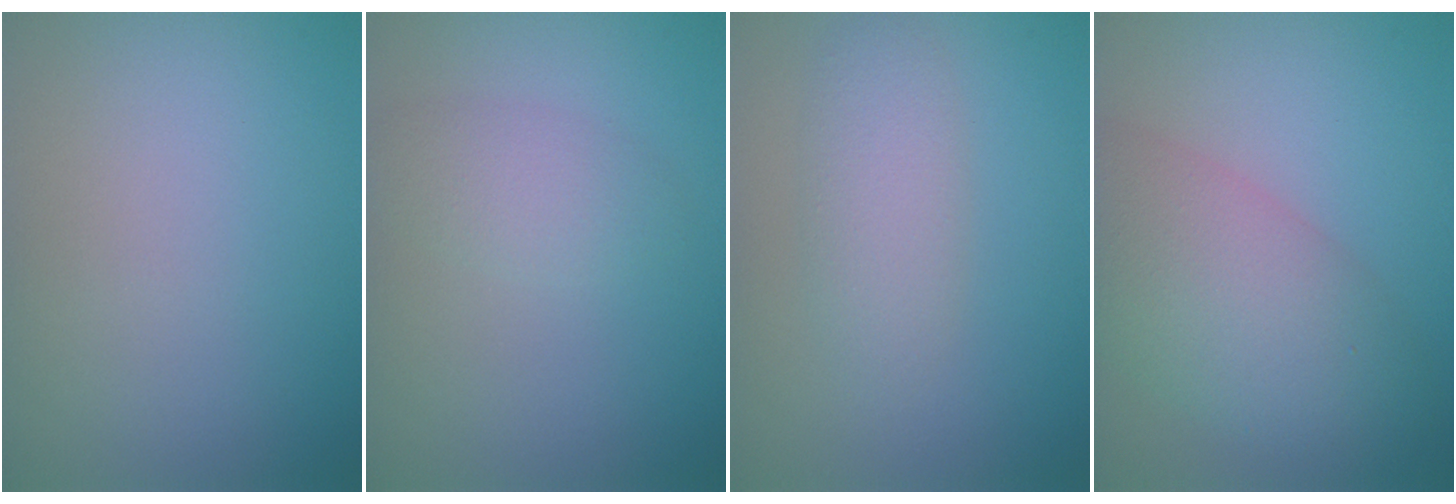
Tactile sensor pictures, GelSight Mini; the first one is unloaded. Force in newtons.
{"total": 2.2, "press": 2.2, "slide": 0.1}
{"total": 2.9, "press": 2.9, "slide": 0.2}
{"total": 7.0, "press": 7.0, "slide": 0.2}